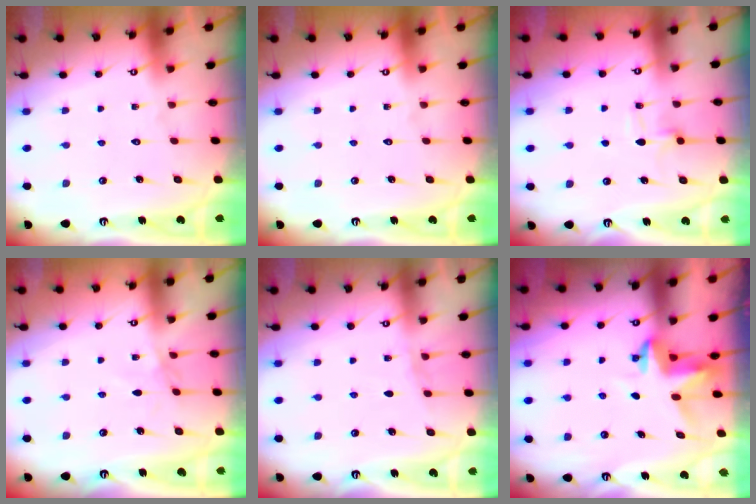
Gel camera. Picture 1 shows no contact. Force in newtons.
{"total": 0.0}
{"total": 5.5, "press": 5.4, "slide": 0.9}
{"total": 1.8, "press": 1.8, "slide": 0.4}
{"total": 2.9, "press": 2.8, "slide": 0.7}
{"total": 3.8, "press": 3.8, "slide": 0.3}